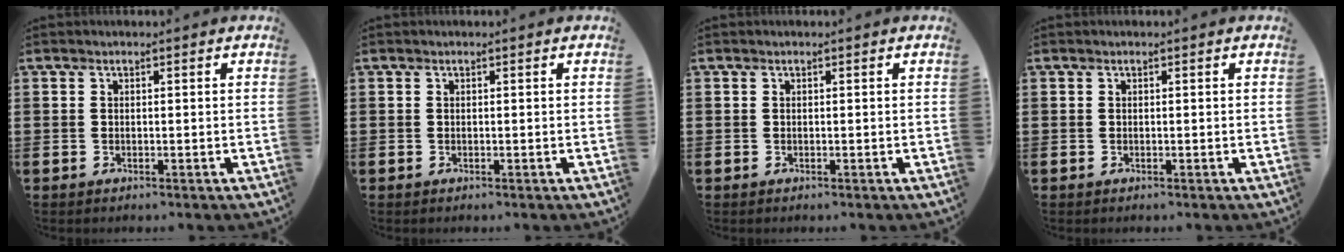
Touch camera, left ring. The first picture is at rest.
{"total": 0.0}
{"total": 0.0}
{"total": 0.0}